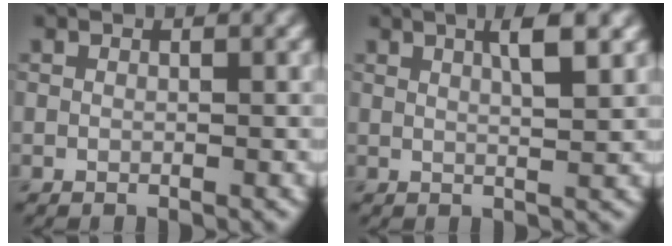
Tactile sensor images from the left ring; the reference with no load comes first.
{"total": 3.4, "force": [1.5, 0.8, 2.9], "torque": [-0.034, 0.007, 0.020]}